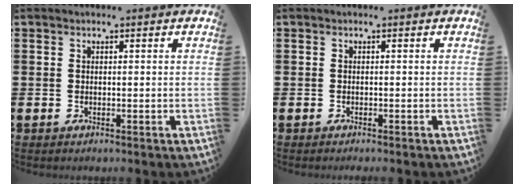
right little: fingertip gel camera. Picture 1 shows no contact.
{"total": 0.0}